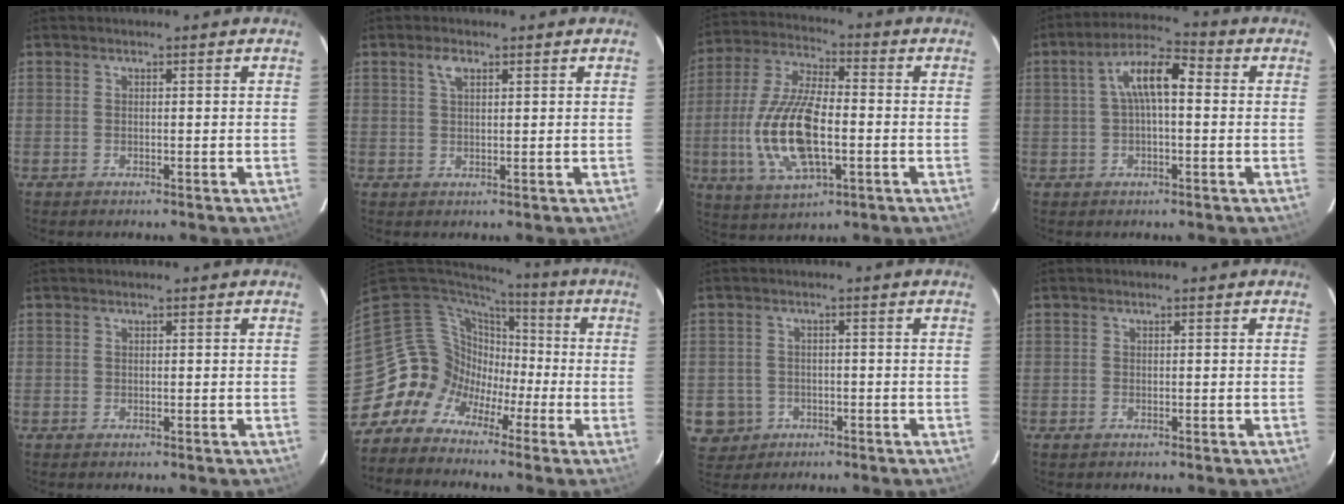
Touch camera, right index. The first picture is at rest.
{"total": 2.4, "force": [1.3, 1.1, 1.7], "torque": [-0.033, 0.006, 0.023]}
{"total": 16.7, "force": [-3.4, 6.7, 14.9], "torque": [-0.317, -0.005, -0.061]}
{"total": 8.3, "force": [0.9, 3.1, 7.7], "torque": [-0.145, 0.027, 0.011]}
{"total": 0.0}
{"total": 10.5, "force": [-4.8, 9.2, 1.2], "torque": [-0.034, 0.040, -0.103]}
{"total": 5.9, "force": [-1.9, 5.5, 1.1], "torque": [-0.037, 0.014, -0.017]}
{"total": 0.6, "force": [-0.4, 0.4, 0.2], "torque": [-0.004, -0.001, -0.008]}